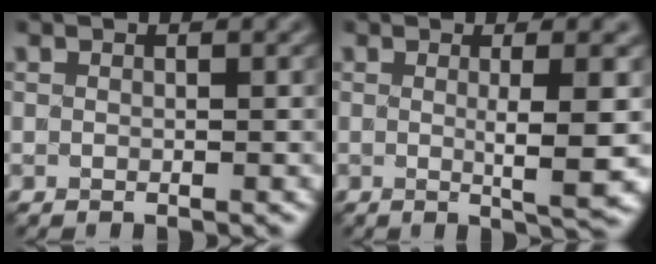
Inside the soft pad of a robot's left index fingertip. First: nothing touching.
{"total": 5.2, "force": [0.1, 0.8, 5.1], "torque": [-0.073, -0.005, 0.004]}